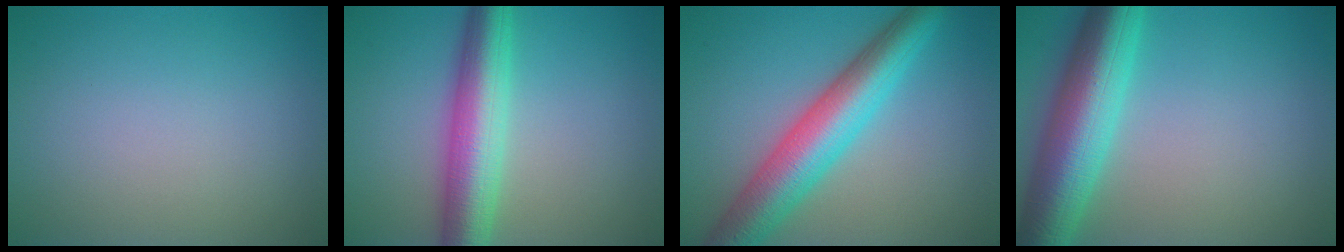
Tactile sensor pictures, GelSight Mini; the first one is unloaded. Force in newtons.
{"total": 7.0, "press": 7.0, "slide": 0.1}
{"total": 7.8, "press": 7.8, "slide": 0.2}
{"total": 9.2, "press": 9.2, "slide": 0.1}